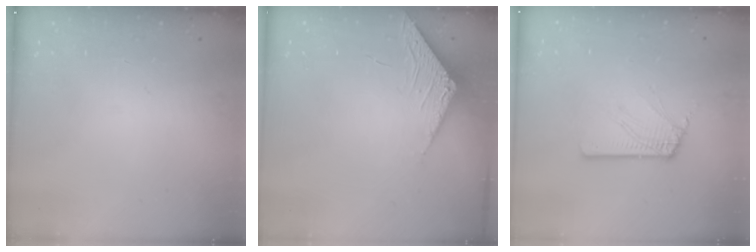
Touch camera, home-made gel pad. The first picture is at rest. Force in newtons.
{"total": 6.9, "press": 6.9, "slide": 0.5}
{"total": 2.5, "press": 2.5, "slide": 0.3}